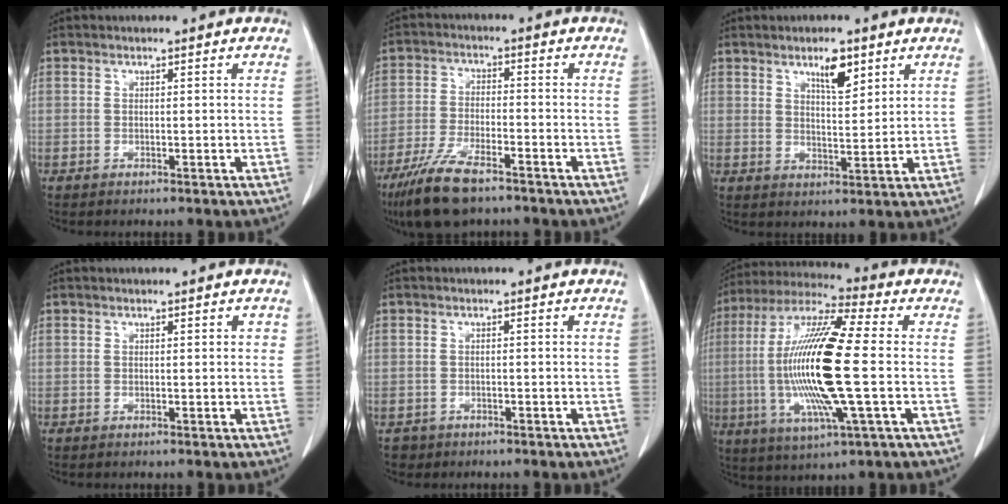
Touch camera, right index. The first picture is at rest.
{"total": 10.2, "force": [-7.2, 2.6, 6.6], "torque": [-0.128, -0.020, -0.128]}
{"total": 5.2, "force": [3.2, 1.5, 3.8], "torque": [-0.065, -0.002, 0.056]}
{"total": 0.9, "force": [0.3, 0.5, 0.8], "torque": [-0.005, 0.002, 0.004]}
{"total": 1.6, "force": [-0.9, 1.4, -0.3], "torque": [-0.002, 0.006, -0.013]}
{"total": 19.2, "force": [-1.5, 1.5, 19.1], "torque": [-0.396, -0.005, -0.036]}